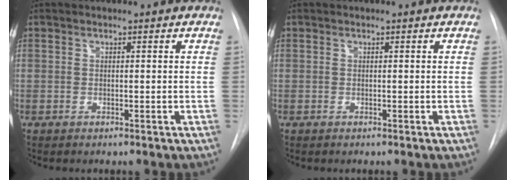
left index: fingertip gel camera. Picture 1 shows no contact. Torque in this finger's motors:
{"motor_torque": [-0.04, 0.05, 0.00, 0.00]}